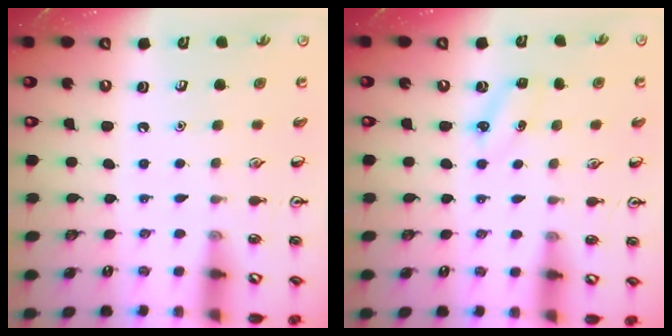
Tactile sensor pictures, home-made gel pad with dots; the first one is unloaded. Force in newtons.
{"total": 3.8, "press": 3.6, "slide": 1.3}